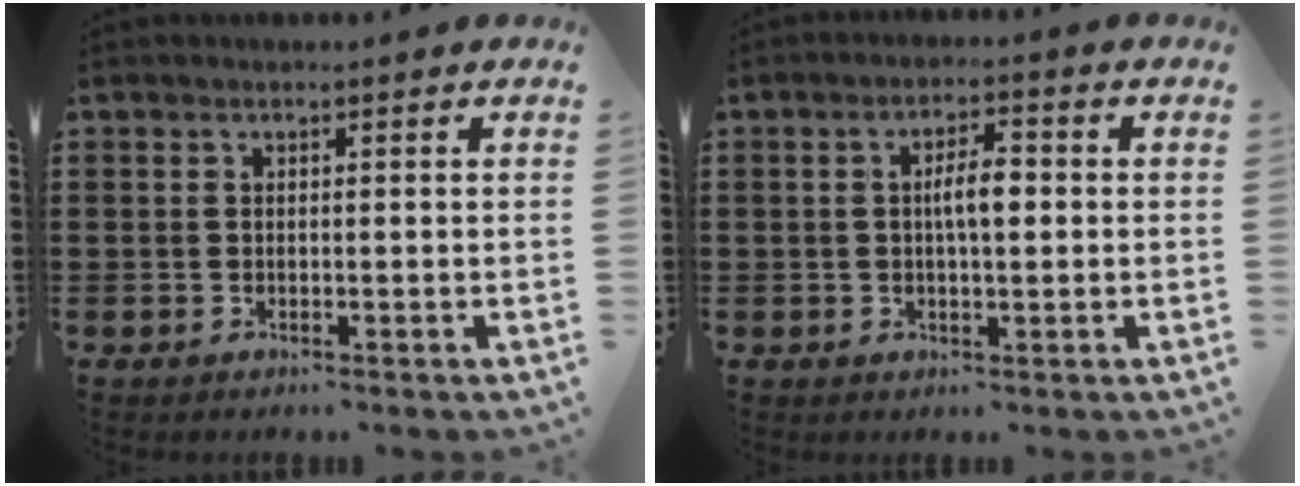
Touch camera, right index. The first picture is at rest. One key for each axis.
{"total": 4.7, "fx": 0.3, "fy": 1.4, "fz": 4.4, "tx": -0.082, "ty": 0.006, "tz": 0.002}